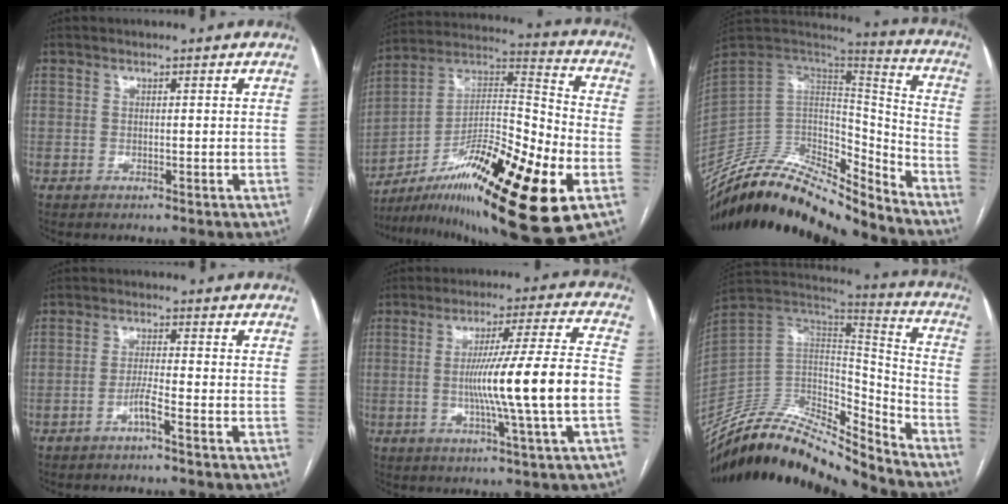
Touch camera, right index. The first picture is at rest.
{"total": 26.0, "force": [-12.3, 3.3, 22.6], "torque": [-0.346, -0.007, -0.200]}
{"total": 26.2, "force": [-23.6, 6.3, 9.5], "torque": [-0.199, 0.020, -0.387]}
{"total": 2.6, "force": [-1.6, -0.5, 2.0], "torque": [-0.039, 0.000, -0.033]}
{"total": 14.9, "force": [-2.4, -1.7, 14.7], "torque": [-0.243, 0.000, -0.041]}
{"total": 24.2, "force": [-22.2, 5.3, 8.3], "torque": [-0.182, 0.028, -0.370]}